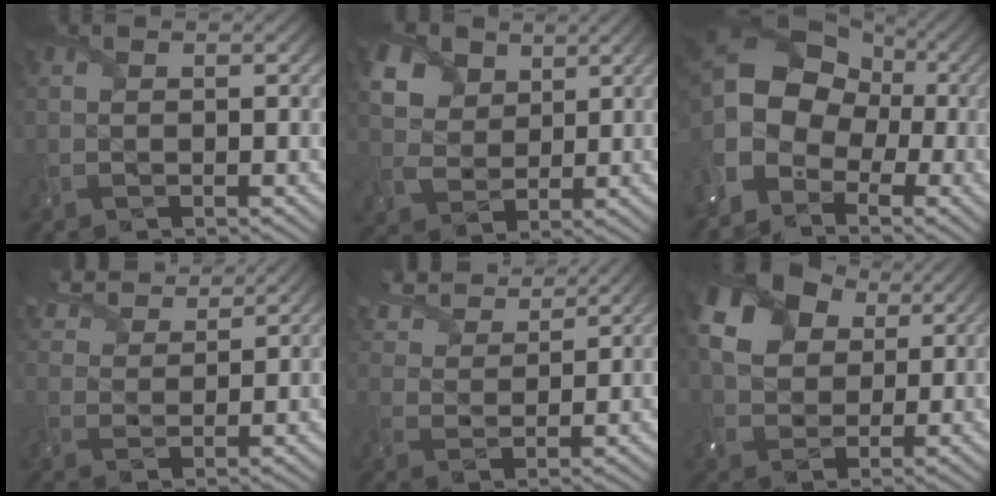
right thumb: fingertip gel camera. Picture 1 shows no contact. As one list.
[{"total": 9.7, "force": [5.1, 7.1, 4.2], "torque": [-0.154, 0.003, 0.101]}, {"total": 12.0, "force": [-1.8, 9.2, 7.5], "torque": [-0.173, -0.011, -0.036]}, {"total": 8.1, "force": [7.0, 2.3, 3.5], "torque": [-0.092, 0.021, 0.125]}, {"total": 9.2, "force": [7.7, 2.7, 4.2], "torque": [-0.112, 0.027, 0.137]}, {"total": 12.4, "force": [5.2, 8.8, 7.1], "torque": [-0.184, 0.030, 0.091]}]